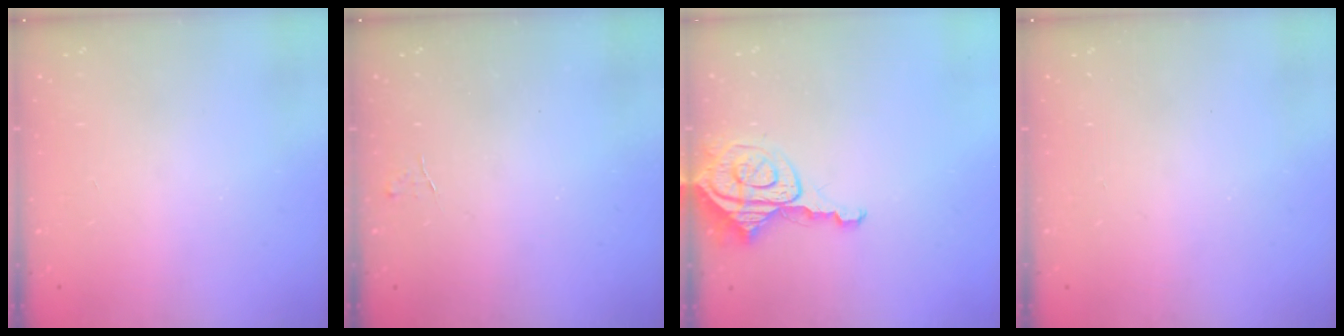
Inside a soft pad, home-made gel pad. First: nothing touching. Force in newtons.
{"total": 3.8, "press": 3.8, "slide": 0.4}
{"total": 8.0, "press": 8.0, "slide": 0.8}
{"total": 0.0}